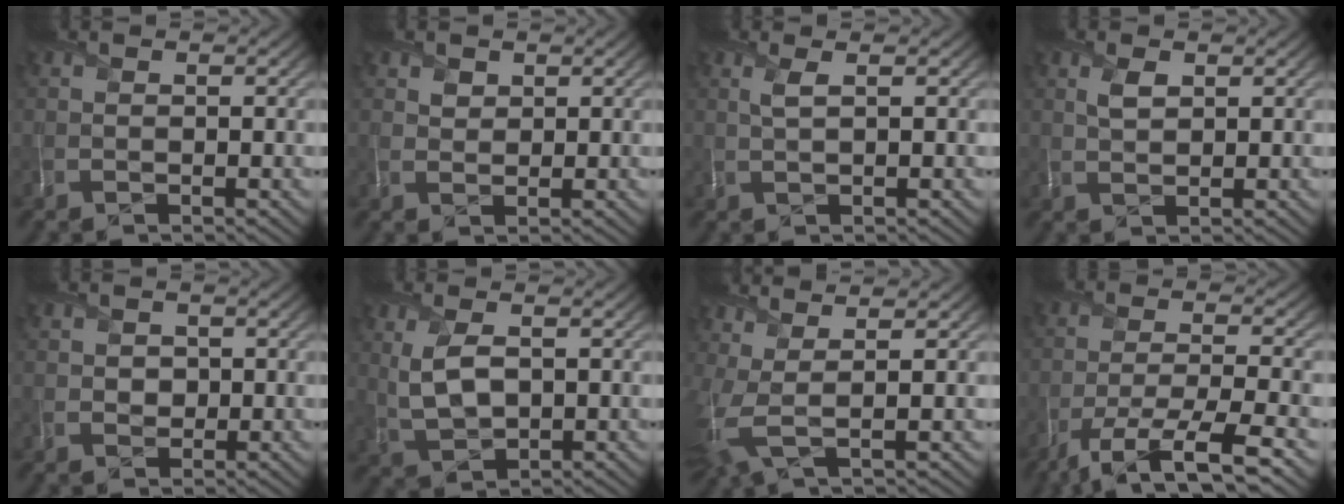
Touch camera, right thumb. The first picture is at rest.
{"total": 1.7, "force": [1.4, 0.9, 0.3], "torque": [-0.007, 0.005, 0.027]}
{"total": 1.8, "force": [1.1, 0.1, 1.5], "torque": [-0.028, 0.011, 0.019]}
{"total": 2.0, "force": [1.4, 0.7, 1.2], "torque": [-0.027, 0.006, 0.029]}
{"total": 1.8, "force": [0.4, 1.6, 0.5], "torque": [-0.007, -0.001, 0.008]}
{"total": 5.2, "force": [1.3, 2.7, 4.3], "torque": [-0.106, 0.003, 0.030]}
{"total": 4.9, "force": [1.8, 1.3, 4.4], "torque": [-0.102, 0.006, 0.033]}
{"total": 8.4, "force": [-5.2, 1.9, 6.4], "torque": [-0.117, -0.002, -0.094]}